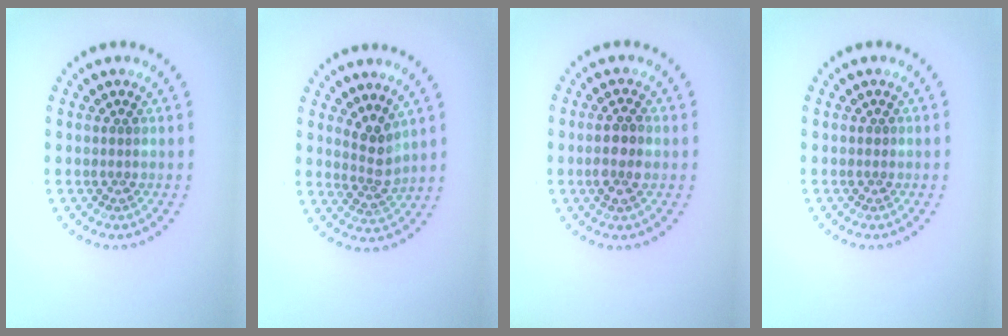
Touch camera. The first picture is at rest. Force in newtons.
{"total": 2.4, "press": 1.9, "slide": 1.5}
{"total": 2.6, "press": 2.5, "slide": 0.6}
{"total": 0.5, "press": 0.5, "slide": 0.2}